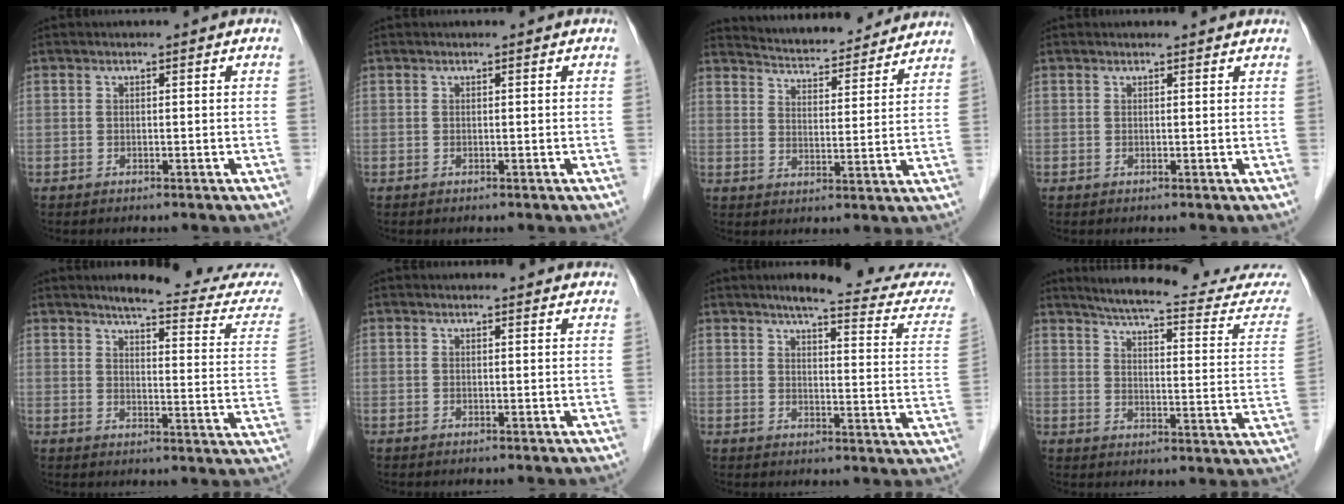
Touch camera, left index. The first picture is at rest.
{"total": 0.0}
{"total": 16.0, "force": [15.2, 2.6, 4.0], "torque": [-0.053, 0.004, 0.201]}
{"total": 2.6, "force": [2.5, 0.4, 0.3], "torque": [-0.013, 0.011, 0.024]}
{"total": 16.3, "force": [15.4, 0.6, 5.2], "torque": [-0.054, -0.074, 0.165]}
{"total": 5.8, "force": [5.6, 1.1, 1.1], "torque": [-0.005, 0.011, 0.047]}
{"total": 16.6, "force": [15.2, 0.9, 6.5], "torque": [-0.069, -0.055, 0.164]}
{"total": 23.0, "force": [21.7, 1.1, 7.7], "torque": [-0.102, -0.085, 0.262]}